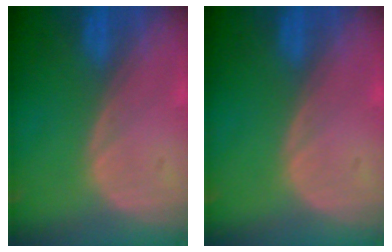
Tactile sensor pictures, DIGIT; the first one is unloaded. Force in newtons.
{"total": 0.0}